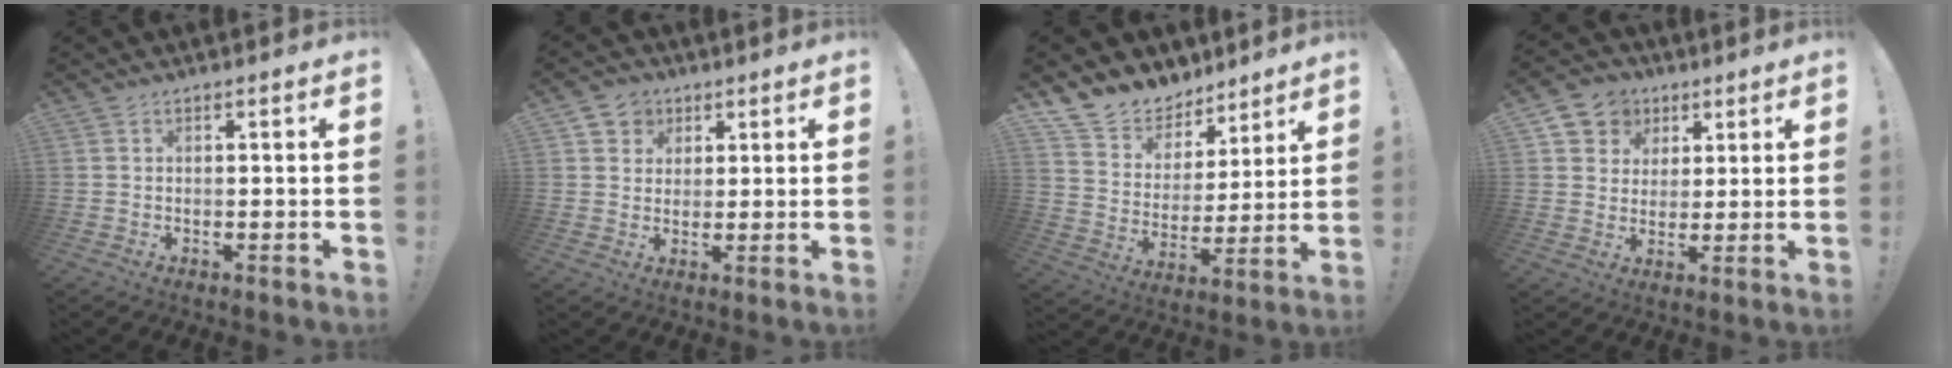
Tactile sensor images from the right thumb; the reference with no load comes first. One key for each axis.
{"total": 5.4, "fx": 2.2, "fy": 4.8, "fz": 1.1, "tx": -0.019, "ty": -0.008, "tz": 0.043}
{"total": 11.8, "fx": 9.4, "fy": 6.9, "fz": 2.0, "tx": -0.053, "ty": -0.071, "tz": 0.180}
{"total": 8.2, "fx": 3.1, "fy": 7.3, "fz": 2.1, "tx": -0.028, "ty": -0.016, "tz": 0.064}